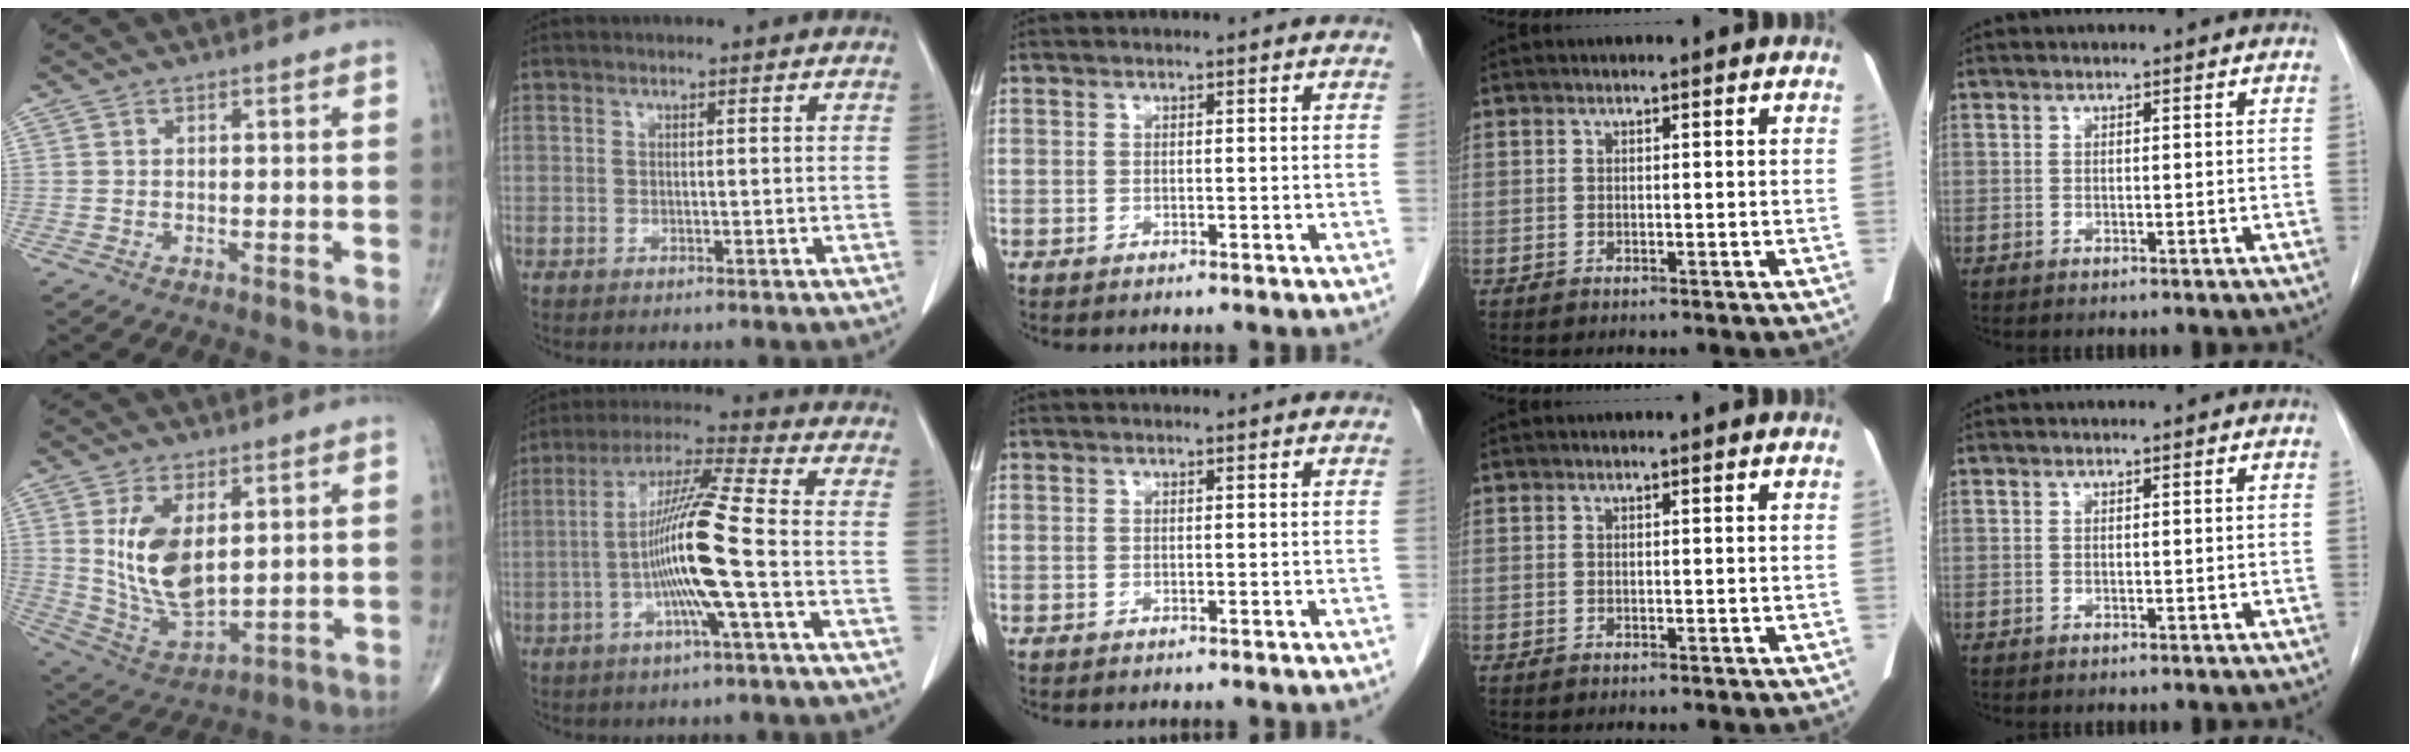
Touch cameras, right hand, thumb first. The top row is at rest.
{"thumb": {"total": 13.4, "force": [3.2, 7.0, 11.0], "torque": [-0.192, -0.023, 0.079]}, "index": {"total": 12.3, "force": [-2.6, -0.8, 12.0], "torque": [-0.230, 0.003, -0.057]}}